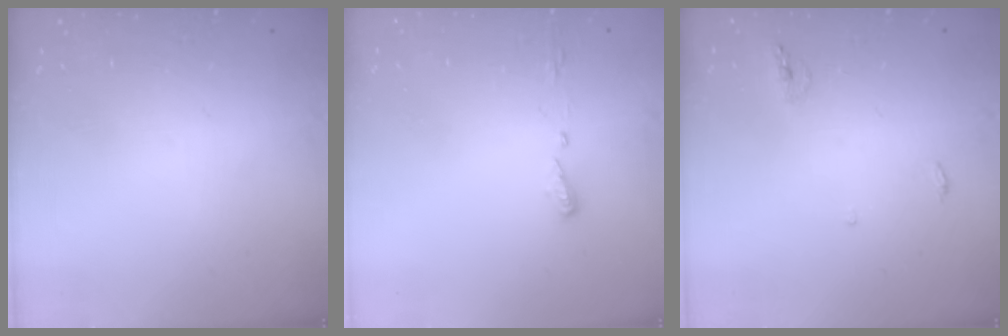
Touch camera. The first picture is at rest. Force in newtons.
{"total": 4.7, "press": 4.7, "slide": 0.4}
{"total": 5.0, "press": 4.8, "slide": 1.5}